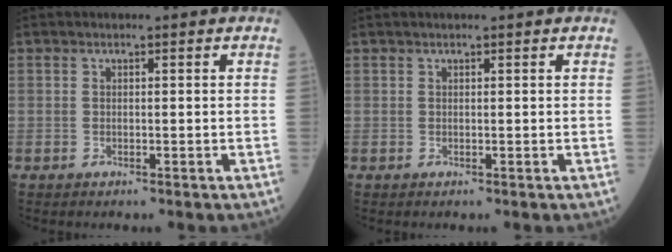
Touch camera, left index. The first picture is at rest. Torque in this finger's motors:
{"motor_torque": [-0.54, -1.24, -0.06, -0.02]}